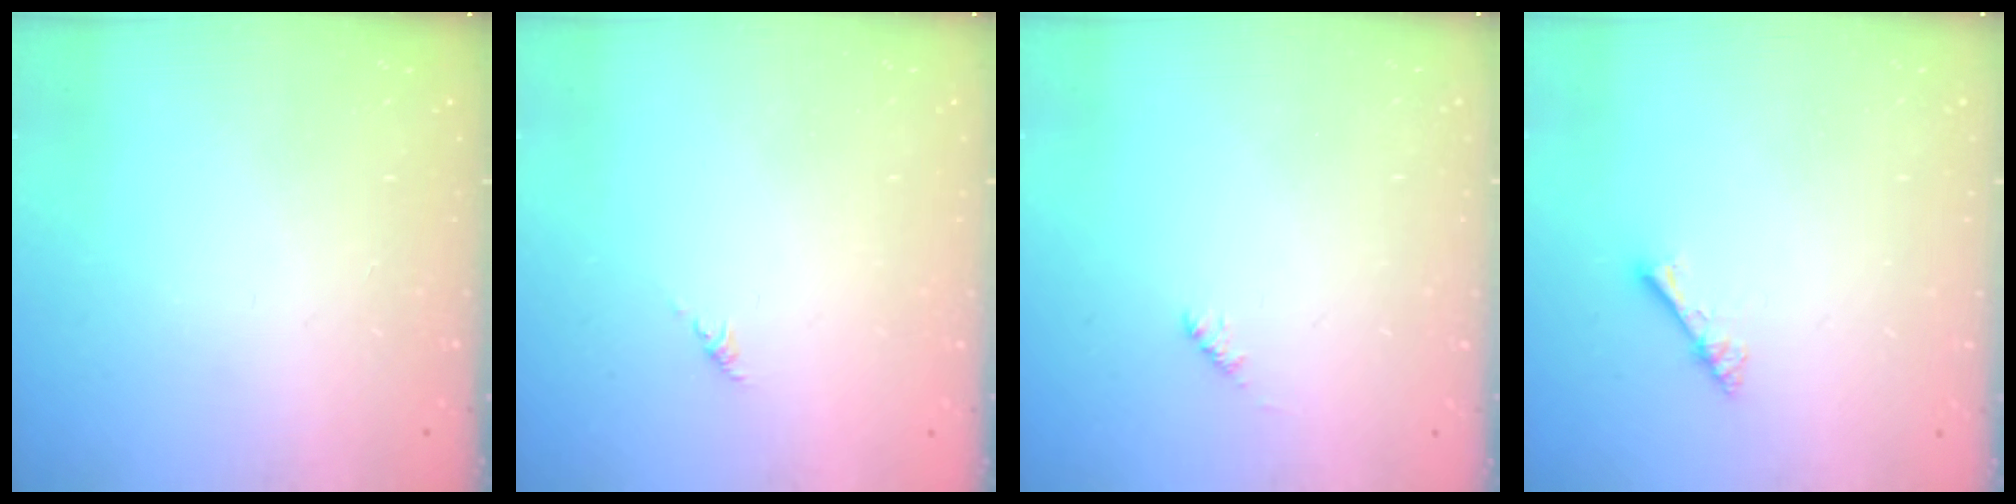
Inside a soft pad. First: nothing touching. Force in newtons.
{"total": 0.0}
{"total": 3.1, "press": 3.1, "slide": 0.6}
{"total": 2.7, "press": 2.7, "slide": 0.2}